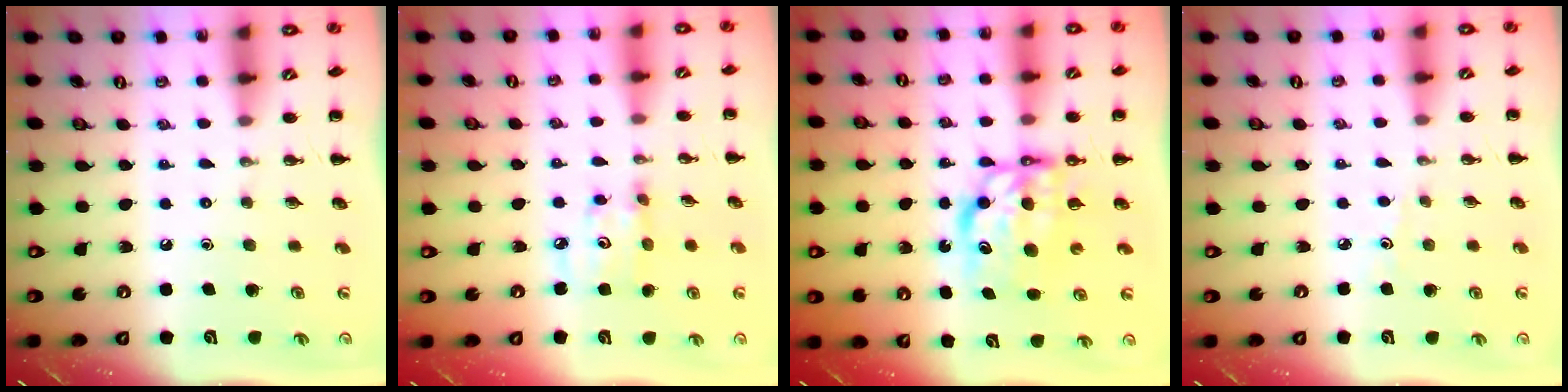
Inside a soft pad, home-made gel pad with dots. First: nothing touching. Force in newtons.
{"total": 4.6, "press": 4.6, "slide": 0.5}
{"total": 7.9, "press": 7.7, "slide": 1.6}
{"total": 2.5, "press": 2.4, "slide": 0.8}